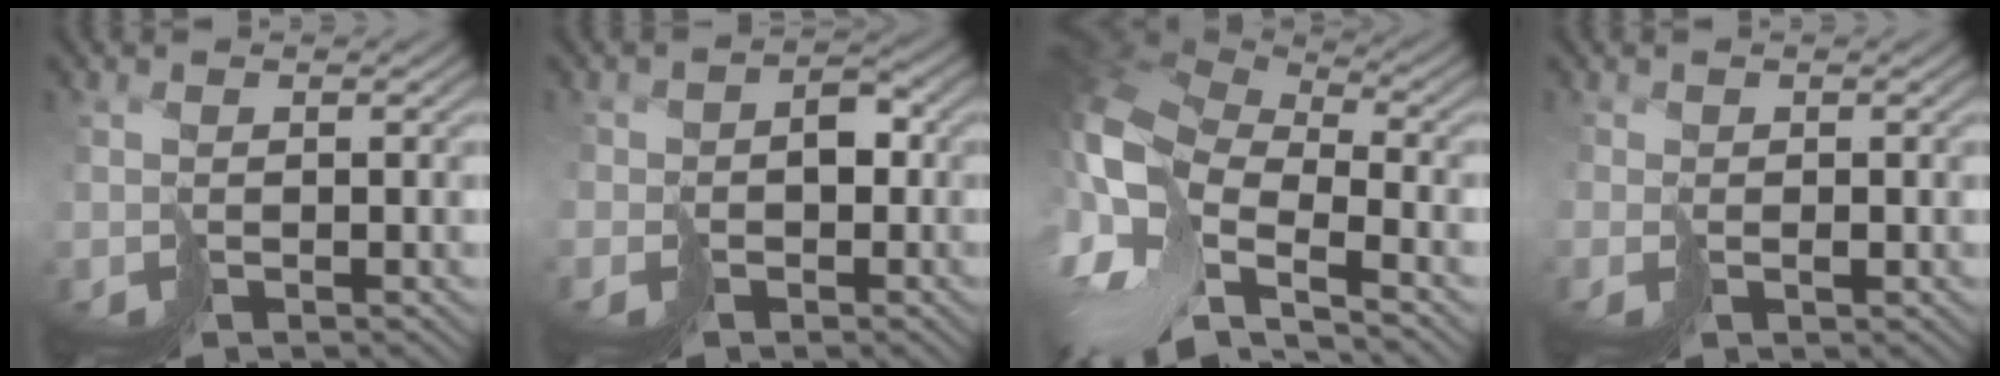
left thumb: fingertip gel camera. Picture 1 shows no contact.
{"total": 3.2, "force": [-1.0, 2.9, 0.9], "torque": [-0.001, 0.001, -0.022]}
{"total": 12.5, "force": [-3.9, 6.6, 9.9], "torque": [-0.272, -0.013, -0.062]}
{"total": 0.8, "force": [0.2, 0.0, -0.7], "torque": [0.022, 0.003, 0.007]}